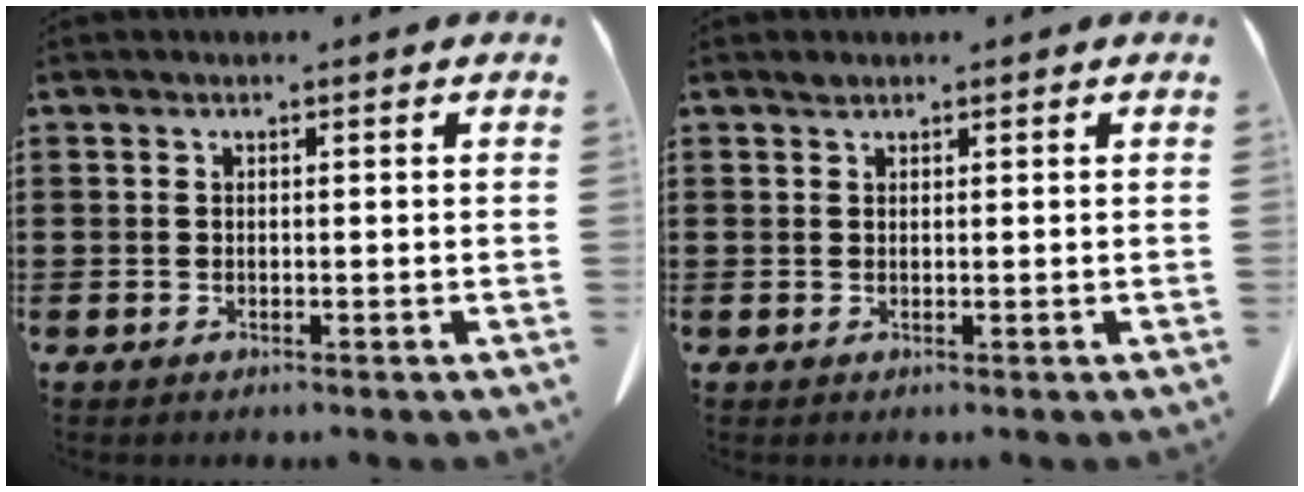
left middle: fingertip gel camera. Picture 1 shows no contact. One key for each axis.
{"total": 0.6, "fx": 0.5, "fy": 0.3, "fz": 0.3, "tx": -0.007, "ty": 0.001, "tz": 0.010}